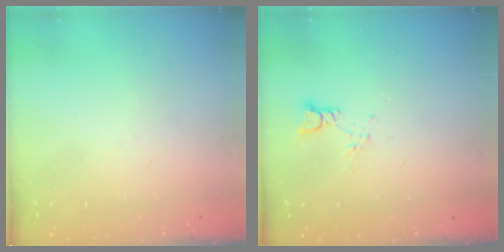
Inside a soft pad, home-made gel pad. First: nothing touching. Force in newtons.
{"total": 3.4, "press": 3.4, "slide": 0.4}